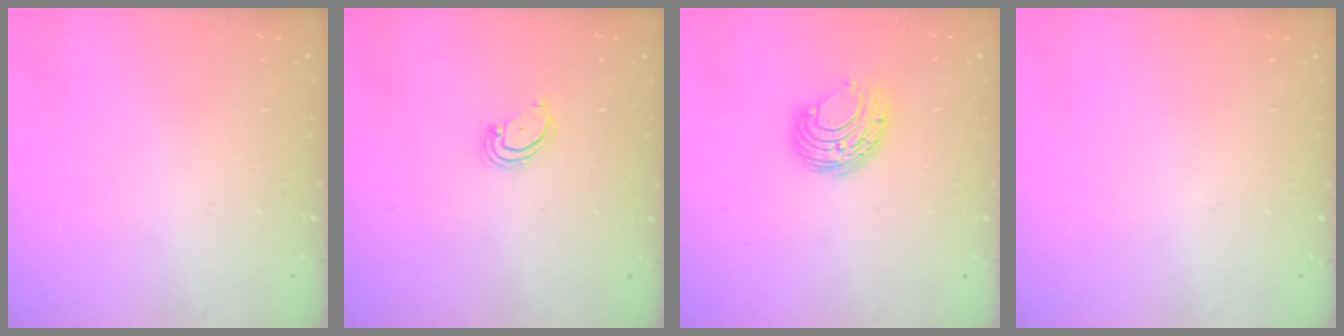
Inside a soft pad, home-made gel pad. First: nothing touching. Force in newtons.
{"total": 2.5, "press": 2.5, "slide": 0.3}
{"total": 8.5, "press": 8.5, "slide": 0.4}
{"total": 0.0}